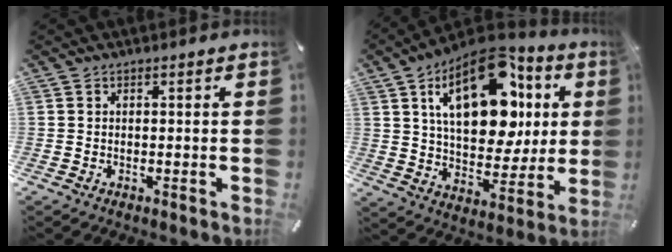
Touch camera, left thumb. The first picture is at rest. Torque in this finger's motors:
{"motor_torque": [2.54, 2.47, 2.41, -0.36, 0.79]}